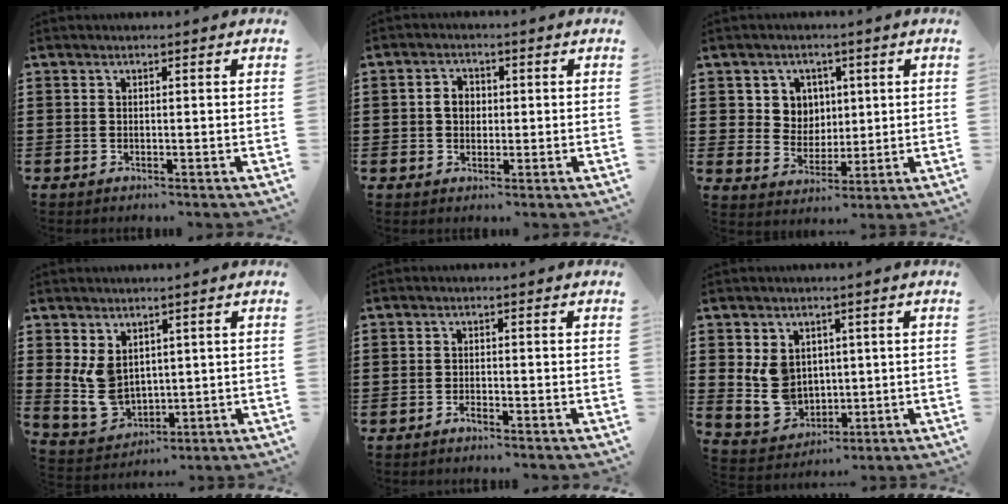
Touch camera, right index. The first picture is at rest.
{"total": 2.9, "force": [0.1, 2.3, 1.8], "torque": [-0.041, 0.011, 0.000]}
{"total": 5.4, "force": [2.0, 4.9, 1.0], "torque": [-0.046, 0.016, 0.037]}
{"total": 6.1, "force": [2.3, 4.4, 3.5], "torque": [-0.103, -0.003, 0.042]}
{"total": 1.3, "force": [-1.2, 0.0, 0.6], "torque": [-0.012, -0.004, -0.023]}
{"total": 6.9, "force": [1.5, 5.9, 3.2], "torque": [-0.087, 0.007, 0.027]}